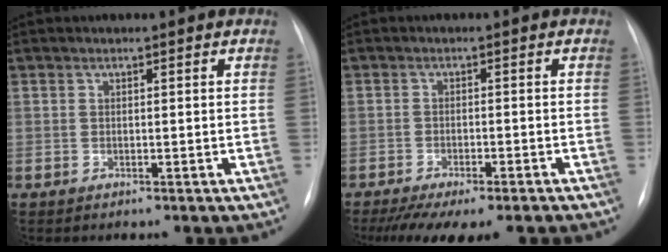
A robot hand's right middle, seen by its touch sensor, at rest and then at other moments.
{"total": 12.4, "force": [-10.0, 2.7, 6.8], "torque": [-0.107, -0.014, -0.140]}